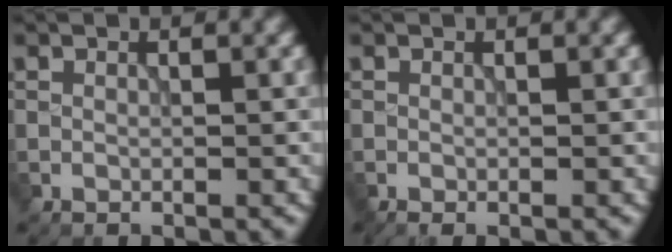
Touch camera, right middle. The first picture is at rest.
{"total": 0.6, "force": [-0.3, 0.1, 0.5], "torque": [-0.009, -0.005, -0.007]}